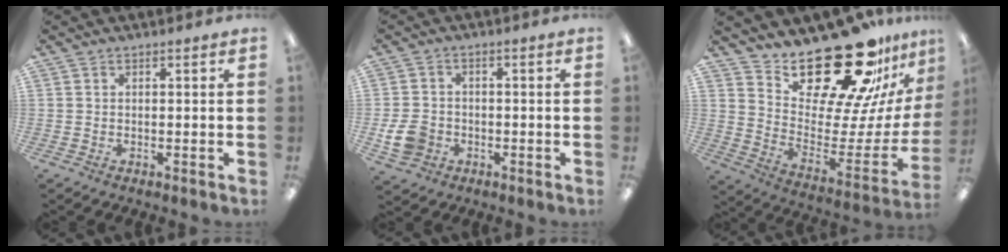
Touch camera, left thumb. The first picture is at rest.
{"total": 6.4, "force": [-2.0, 5.4, 3.0], "torque": [-0.060, 0.012, -0.034]}
{"total": 26.6, "force": [21.1, 9.3, 13.3], "torque": [-0.191, -0.161, 0.363]}